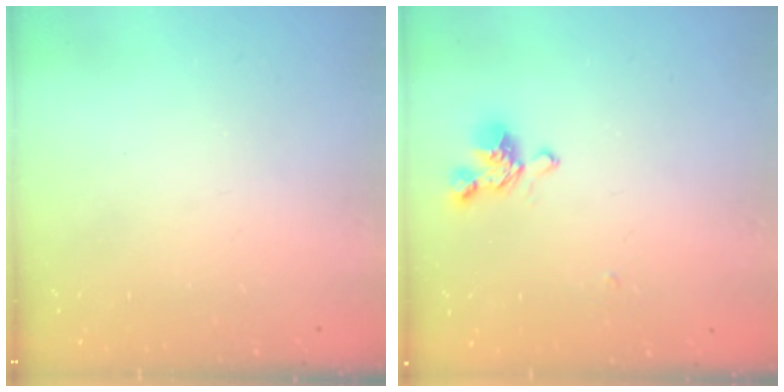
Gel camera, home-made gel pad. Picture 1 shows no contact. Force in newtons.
{"total": 2.0, "press": 1.8, "slide": 0.8}